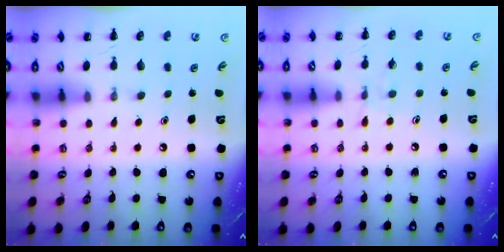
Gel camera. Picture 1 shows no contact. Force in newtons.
{"total": 3.9, "press": 3.6, "slide": 1.5}